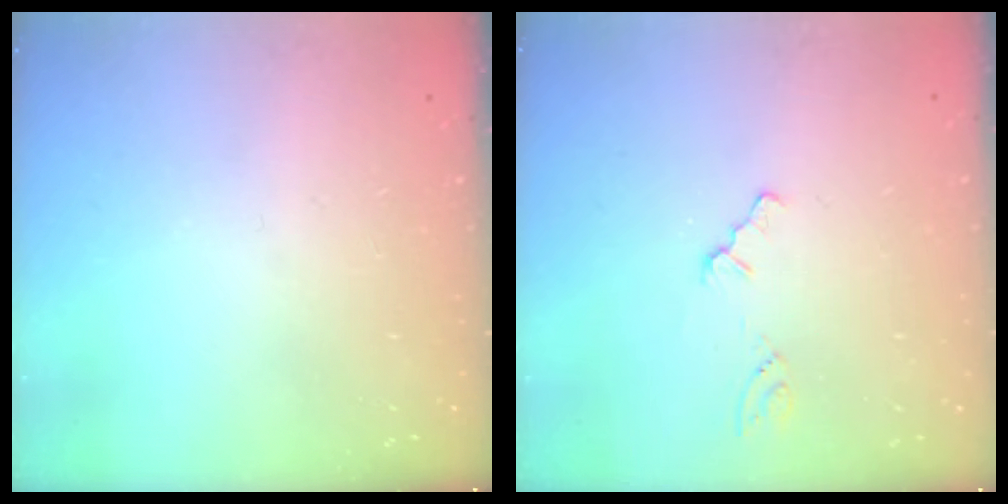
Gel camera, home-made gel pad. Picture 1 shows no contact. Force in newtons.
{"total": 0.0}